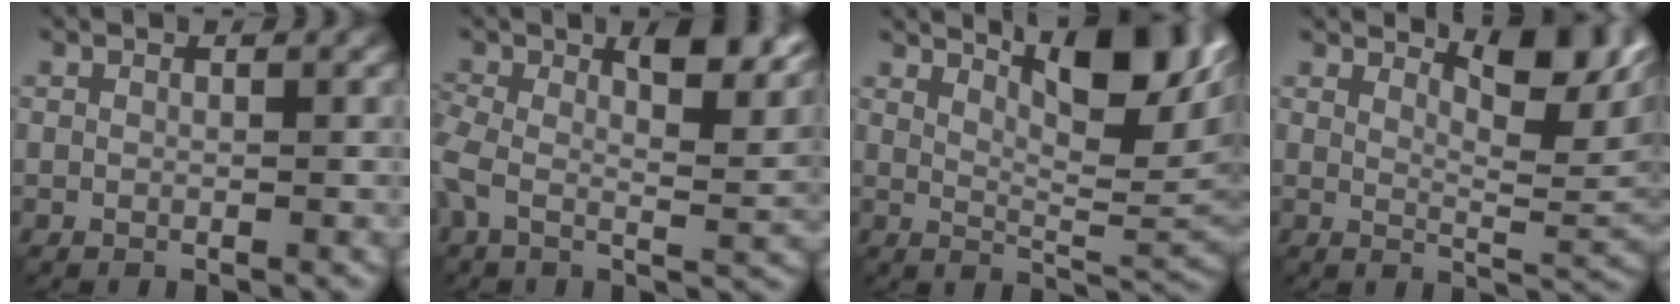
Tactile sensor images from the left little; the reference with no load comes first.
{"total": 8.0, "force": [2.5, 3.1, 6.9], "torque": [-0.127, 0.002, 0.028]}
{"total": 11.0, "force": [5.3, 3.1, 9.1], "torque": [-0.132, 0.013, 0.083]}
{"total": 6.7, "force": [3.8, 1.7, 5.2], "torque": [-0.068, 0.000, 0.061]}